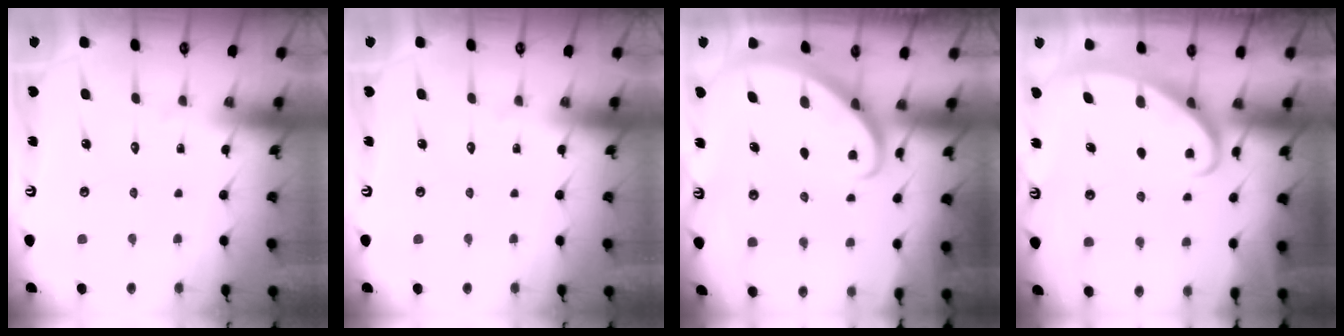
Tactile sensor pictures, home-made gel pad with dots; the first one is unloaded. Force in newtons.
{"total": 0.0}
{"total": 2.9, "press": 2.9, "slide": 0.2}
{"total": 2.6, "press": 2.6, "slide": 0.4}